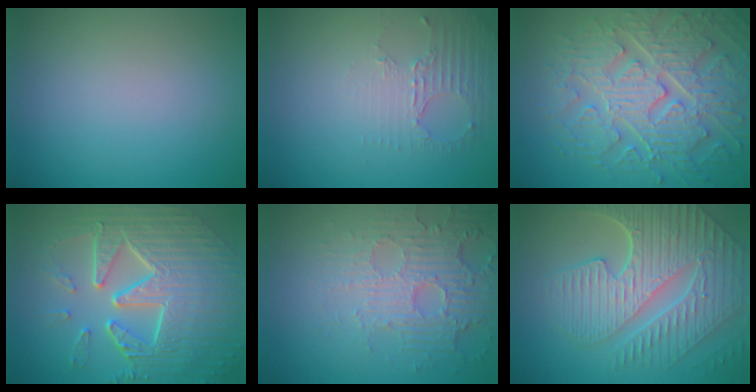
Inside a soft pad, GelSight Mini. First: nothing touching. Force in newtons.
{"total": 2.5, "press": 1.8, "slide": 1.7}
{"total": 8.5, "press": 6.5, "slide": 5.4}
{"total": 9.7, "press": 6.6, "slide": 7.1}
{"total": 5.5, "press": 3.7, "slide": 4.0}
{"total": 9.5, "press": 6.5, "slide": 7.0}